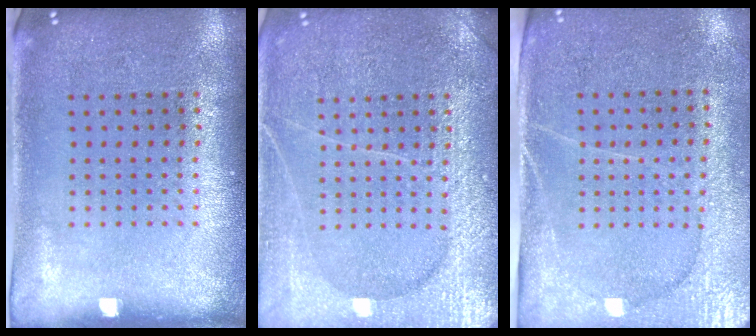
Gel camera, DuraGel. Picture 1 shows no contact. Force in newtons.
{"total": 6.1, "press": 6.0, "slide": 0.9}
{"total": 3.1, "press": 2.8, "slide": 1.2}